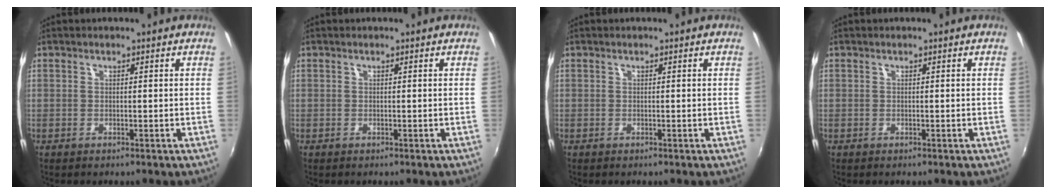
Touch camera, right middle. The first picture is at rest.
{"total": 0.0}
{"total": 0.0}
{"total": 0.0}